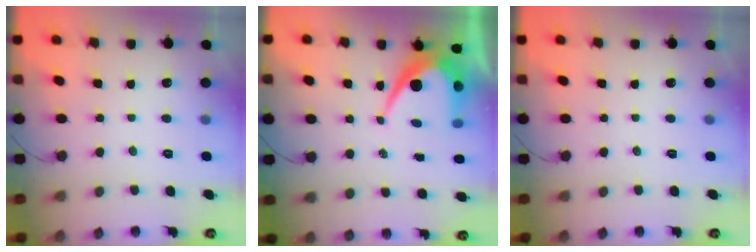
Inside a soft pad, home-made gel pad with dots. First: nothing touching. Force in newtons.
{"total": 8.1, "press": 8.1, "slide": 0.6}
{"total": 0.0}